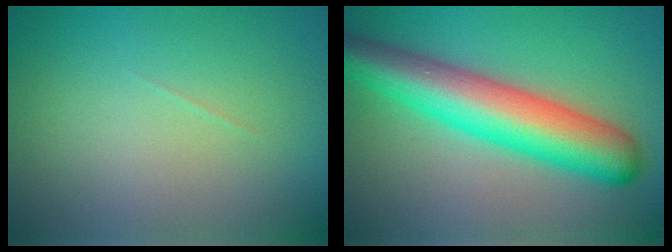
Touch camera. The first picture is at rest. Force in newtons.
{"total": 9.0, "press": 9.0, "slide": 0.2}